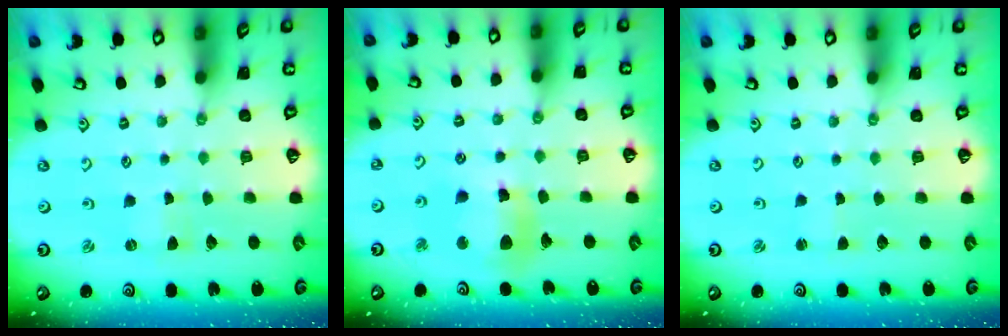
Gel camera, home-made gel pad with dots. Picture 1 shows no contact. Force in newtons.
{"total": 11.7, "press": 11.4, "slide": 2.4}
{"total": 0.8, "press": 0.8, "slide": 0.1}